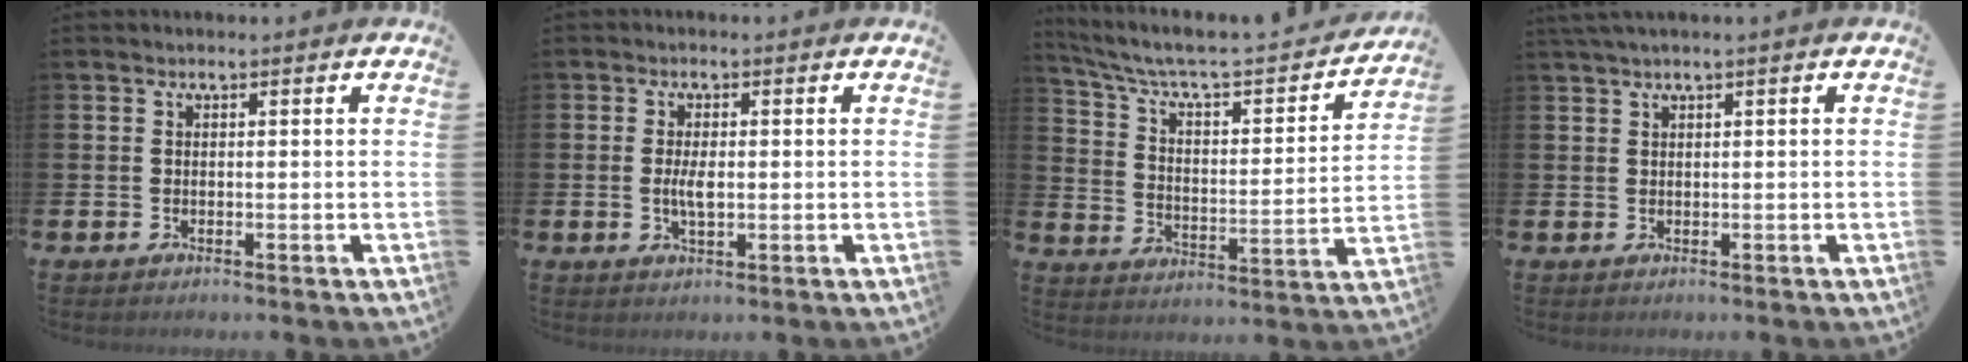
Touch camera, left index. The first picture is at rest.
{"total": 2.9, "force": [-0.1, 1.2, 2.7], "torque": [-0.042, -0.002, -0.005]}
{"total": 7.3, "force": [6.2, 1.8, 3.5], "torque": [-0.101, -0.045, 0.098]}
{"total": 1.3, "force": [0.7, -0.2, 1.0], "torque": [-0.025, 0.003, 0.014]}